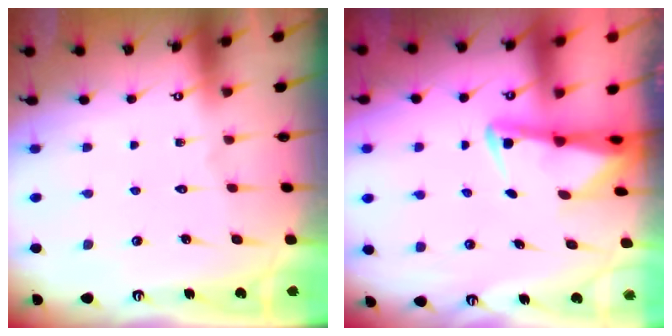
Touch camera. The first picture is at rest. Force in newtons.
{"total": 2.5, "press": 2.4, "slide": 0.6}